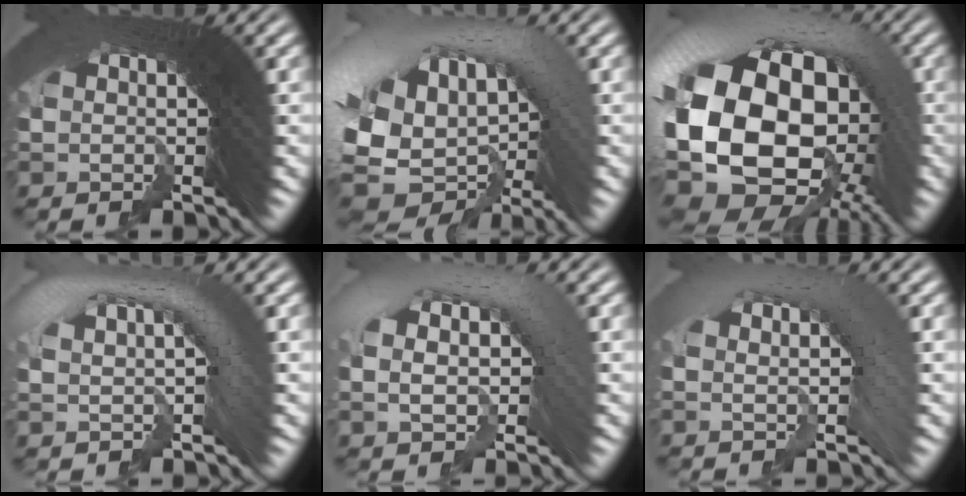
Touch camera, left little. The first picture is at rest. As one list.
[{"total": 9.8, "force": [-1.7, 6.8, 6.8], "torque": [-0.146, -0.002, -0.034]}, {"total": 17.3, "force": [-1.8, 12.2, 12.2], "torque": [-0.250, -0.037, -0.028]}, {"total": 3.8, "force": [0.7, 1.8, 3.3], "torque": [-0.062, 0.010, 0.009]}, {"total": 4.6, "force": [0.4, 2.8, 3.6], "torque": [-0.057, 0.016, -0.002]}, {"total": 3.1, "force": [0.6, 1.2, 2.8], "torque": [-0.035, 0.017, 0.002]}]